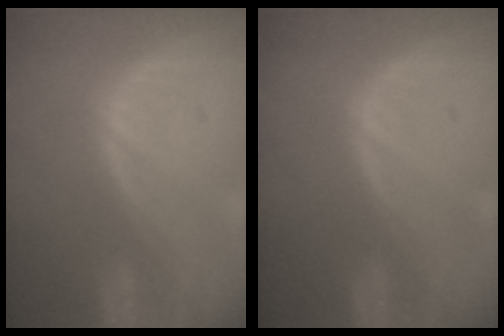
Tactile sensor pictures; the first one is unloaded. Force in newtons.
{"total": 0.0}